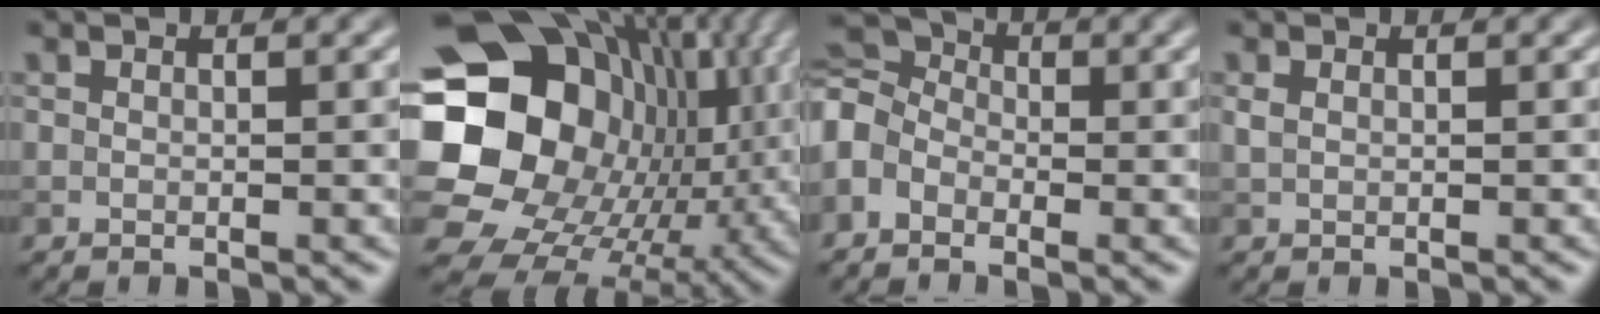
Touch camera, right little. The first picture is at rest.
{"total": 21.9, "force": [2.4, 18.4, 11.7], "torque": [-0.214, -0.021, 0.036]}
{"total": 4.7, "force": [-1.3, 3.5, 2.8], "torque": [-0.066, 0.011, -0.041]}
{"total": 0.6, "force": [0.2, 0.3, 0.5], "torque": [-0.012, 0.001, 0.005]}